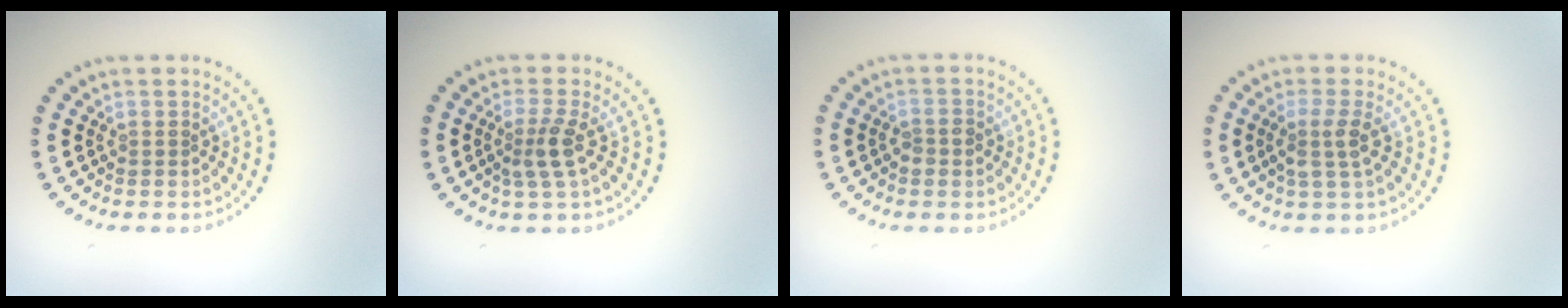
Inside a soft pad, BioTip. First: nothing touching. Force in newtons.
{"total": 2.3, "press": 1.8, "slide": 1.5}
{"total": 1.4, "press": 1.4, "slide": 0.3}
{"total": 2.2, "press": 1.9, "slide": 1.2}